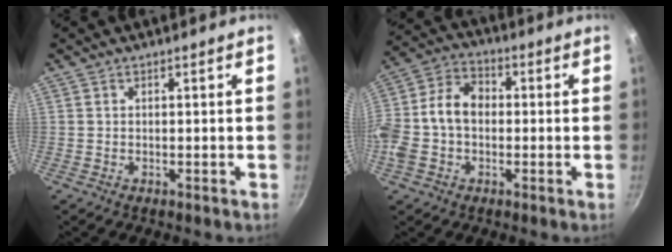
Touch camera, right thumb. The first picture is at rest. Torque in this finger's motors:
{"motor_torque": [1.39, 1.58, 1.18, -0.77, 0.09]}